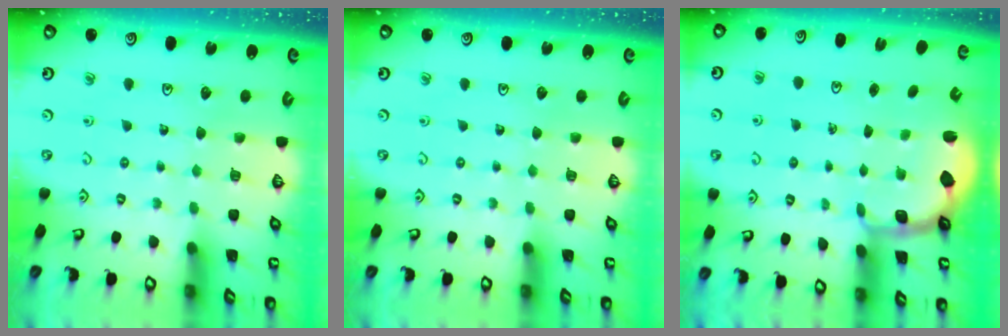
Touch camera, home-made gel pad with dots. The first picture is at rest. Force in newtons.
{"total": 0.0}
{"total": 2.4, "press": 1.2, "slide": 2.1}